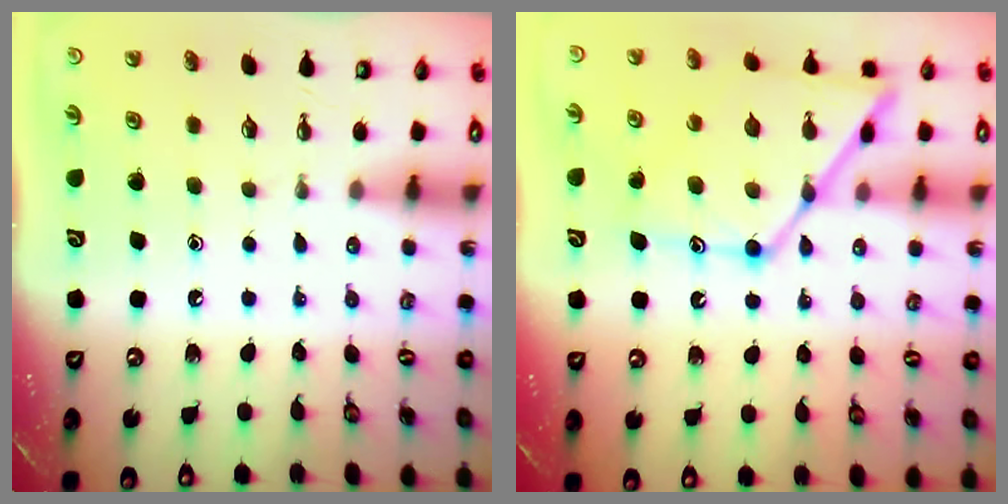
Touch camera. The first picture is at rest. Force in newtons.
{"total": 17.3, "press": 17.2, "slide": 1.4}